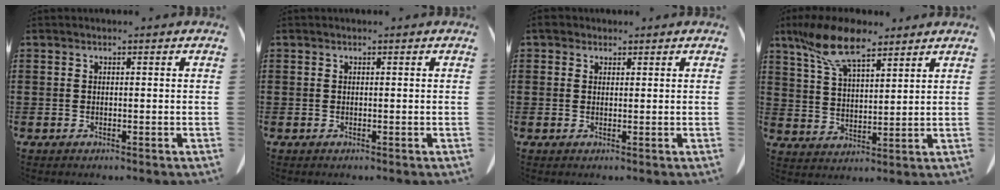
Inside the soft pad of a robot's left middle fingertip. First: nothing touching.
{"total": 0.0}
{"total": 1.8, "force": [1.4, 1.1, 0.4], "torque": [-0.015, 0.006, 0.028]}
{"total": 10.7, "force": [7.7, 3.8, 6.4], "torque": [-0.152, -0.014, 0.143]}